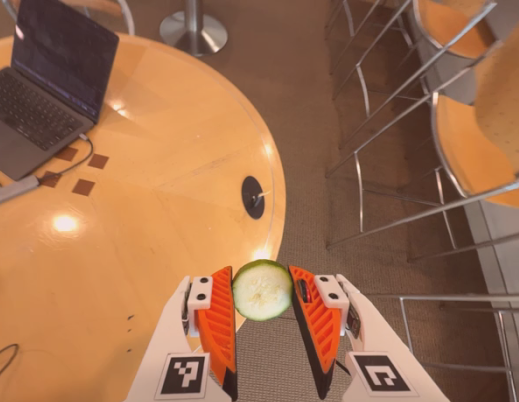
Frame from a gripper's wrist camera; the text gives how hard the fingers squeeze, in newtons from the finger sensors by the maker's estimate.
{"total": 9.5, "left": 9.9, "right": 9.2}